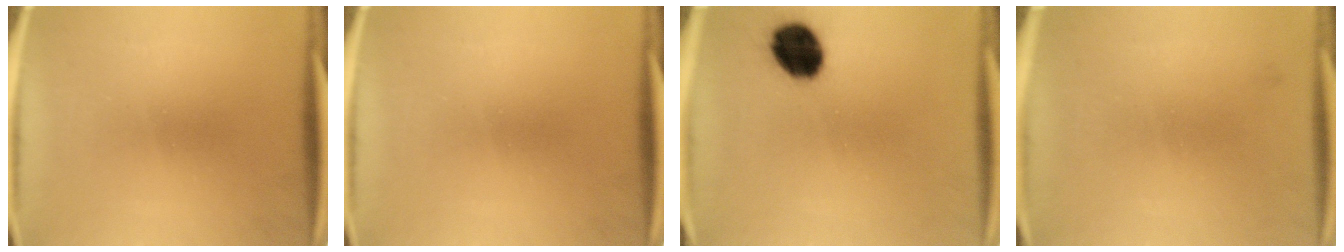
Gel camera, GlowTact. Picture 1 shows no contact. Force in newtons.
{"total": 0.0}
{"total": 11.7}
{"total": 1.1}